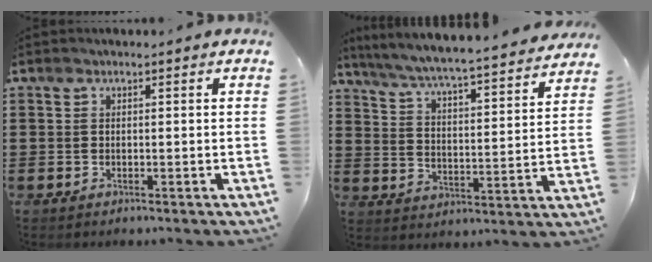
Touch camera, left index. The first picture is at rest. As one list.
[{"total": 5.3, "force": [5.0, -0.7, 1.5], "torque": [-0.055, -0.046, 0.078]}]